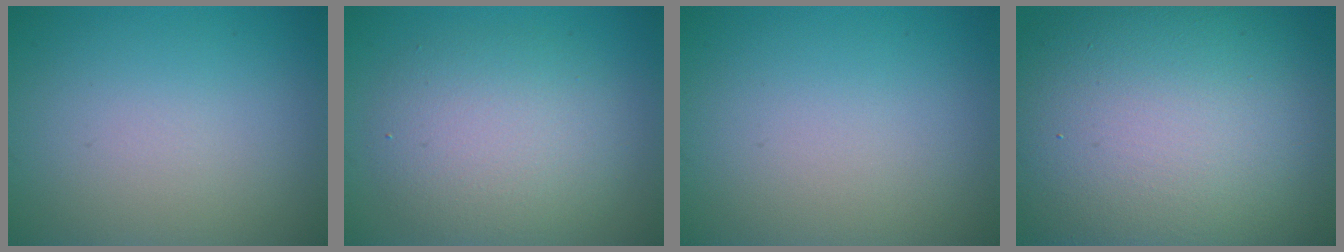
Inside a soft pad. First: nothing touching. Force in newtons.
{"total": 5.3, "press": 5.3, "slide": 0.5}
{"total": 0.0}
{"total": 17.5, "press": 17.4, "slide": 0.7}